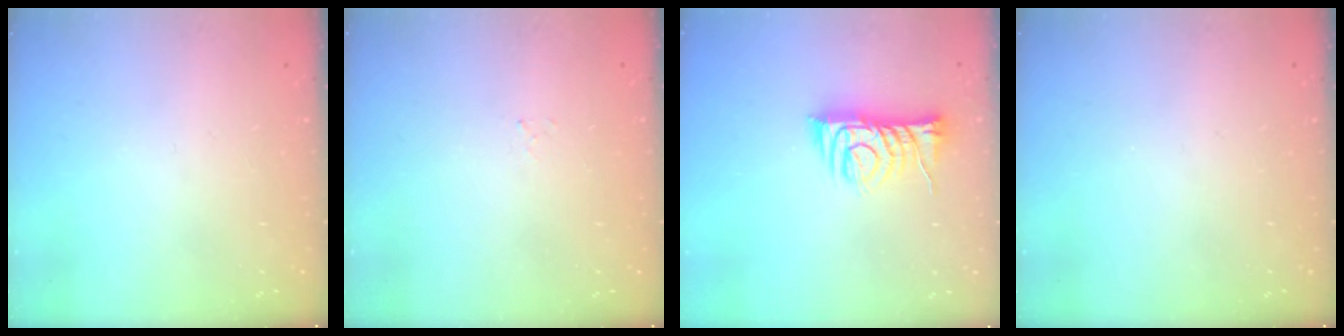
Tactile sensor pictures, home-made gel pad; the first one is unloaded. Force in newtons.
{"total": 1.5, "press": 1.5, "slide": 0.2}
{"total": 9.6, "press": 9.6, "slide": 0.5}
{"total": 0.0}